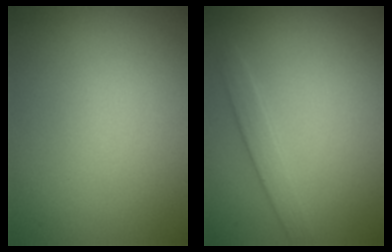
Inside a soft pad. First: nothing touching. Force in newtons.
{"total": 1.9, "press": 1.9, "slide": 0.1}